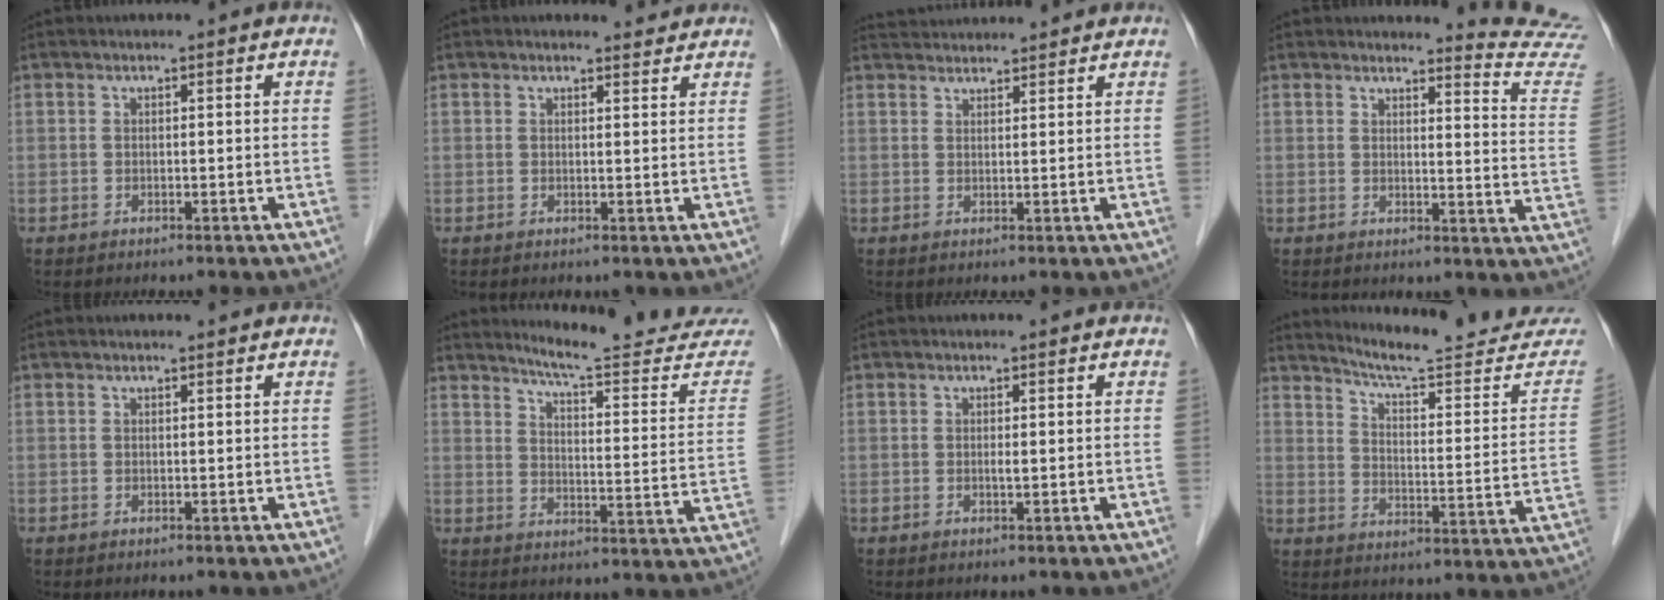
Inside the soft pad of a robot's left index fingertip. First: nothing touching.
{"total": 1.9, "force": [1.9, 0.4, -0.1], "torque": [-0.007, -0.004, 0.020]}
{"total": 6.7, "force": [6.6, 0.5, 1.1], "torque": [-0.022, 0.037, 0.097]}
{"total": 11.2, "force": [11.1, -1.5, -0.4], "torque": [0.004, -0.136, 0.100]}
{"total": 0.8, "force": [0.8, 0.1, 0.2], "torque": [-0.010, 0.004, 0.013]}
{"total": 19.5, "force": [18.8, 0.4, 5.4], "torque": [-0.069, -0.111, 0.225]}
{"total": 0.5, "force": [0.1, 0.1, 0.5], "torque": [-0.013, -0.002, 0.001]}
{"total": 20.8, "force": [19.8, 1.2, 6.1], "torque": [-0.083, -0.090, 0.251]}